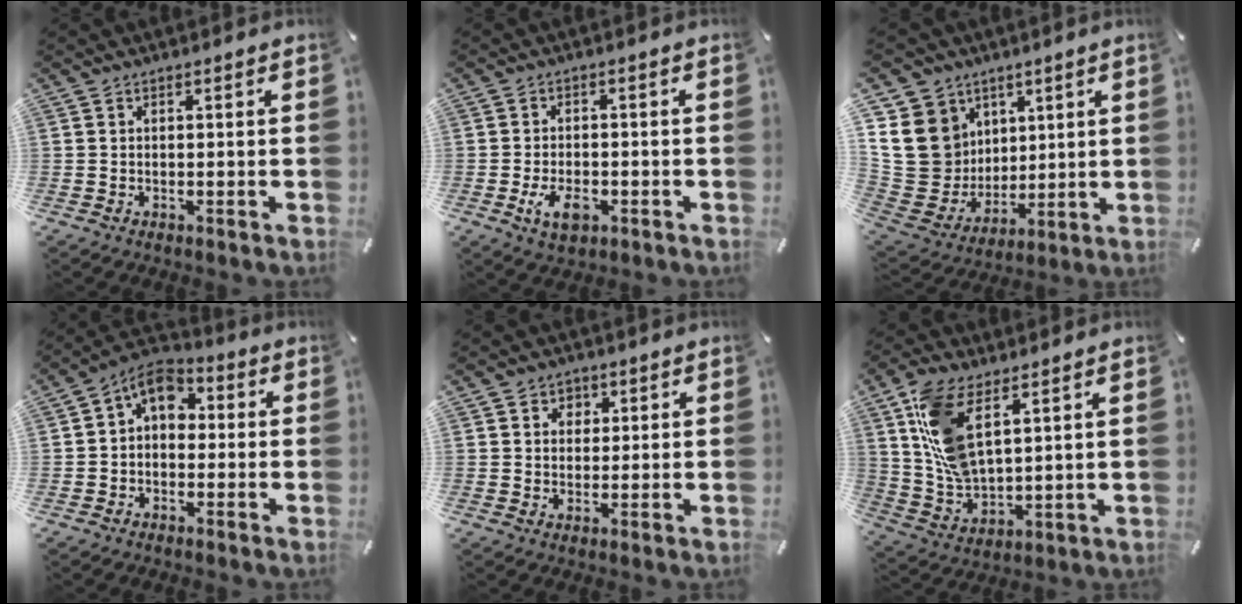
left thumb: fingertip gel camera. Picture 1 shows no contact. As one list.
[{"total": 5.7, "force": [-2.3, 3.3, 4.1], "torque": [-0.082, 0.001, -0.046]}, {"total": 16.8, "force": [4.2, 15.2, 5.6], "torque": [-0.121, -0.027, 0.092]}, {"total": 6.4, "force": [0.9, 4.9, 4.0], "torque": [-0.065, -0.001, 0.013]}, {"total": 3.5, "force": [1.0, 3.3, 0.5], "torque": [0.004, 0.001, 0.010]}, {"total": 12.5, "force": [6.3, 6.2, 8.8], "torque": [-0.208, -0.019, 0.117]}]